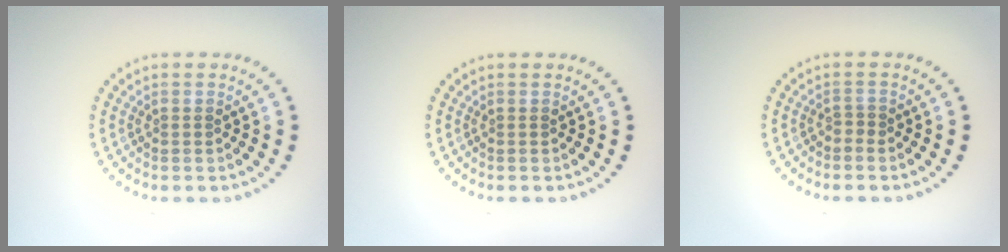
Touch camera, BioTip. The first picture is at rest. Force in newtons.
{"total": 0.0}
{"total": 0.6, "press": 0.2, "slide": 0.6}